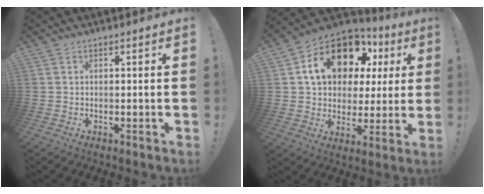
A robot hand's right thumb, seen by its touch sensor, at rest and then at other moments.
{"total": 18.5, "force": [8.7, 12.0, 11.1], "torque": [-0.183, -0.032, 0.165]}